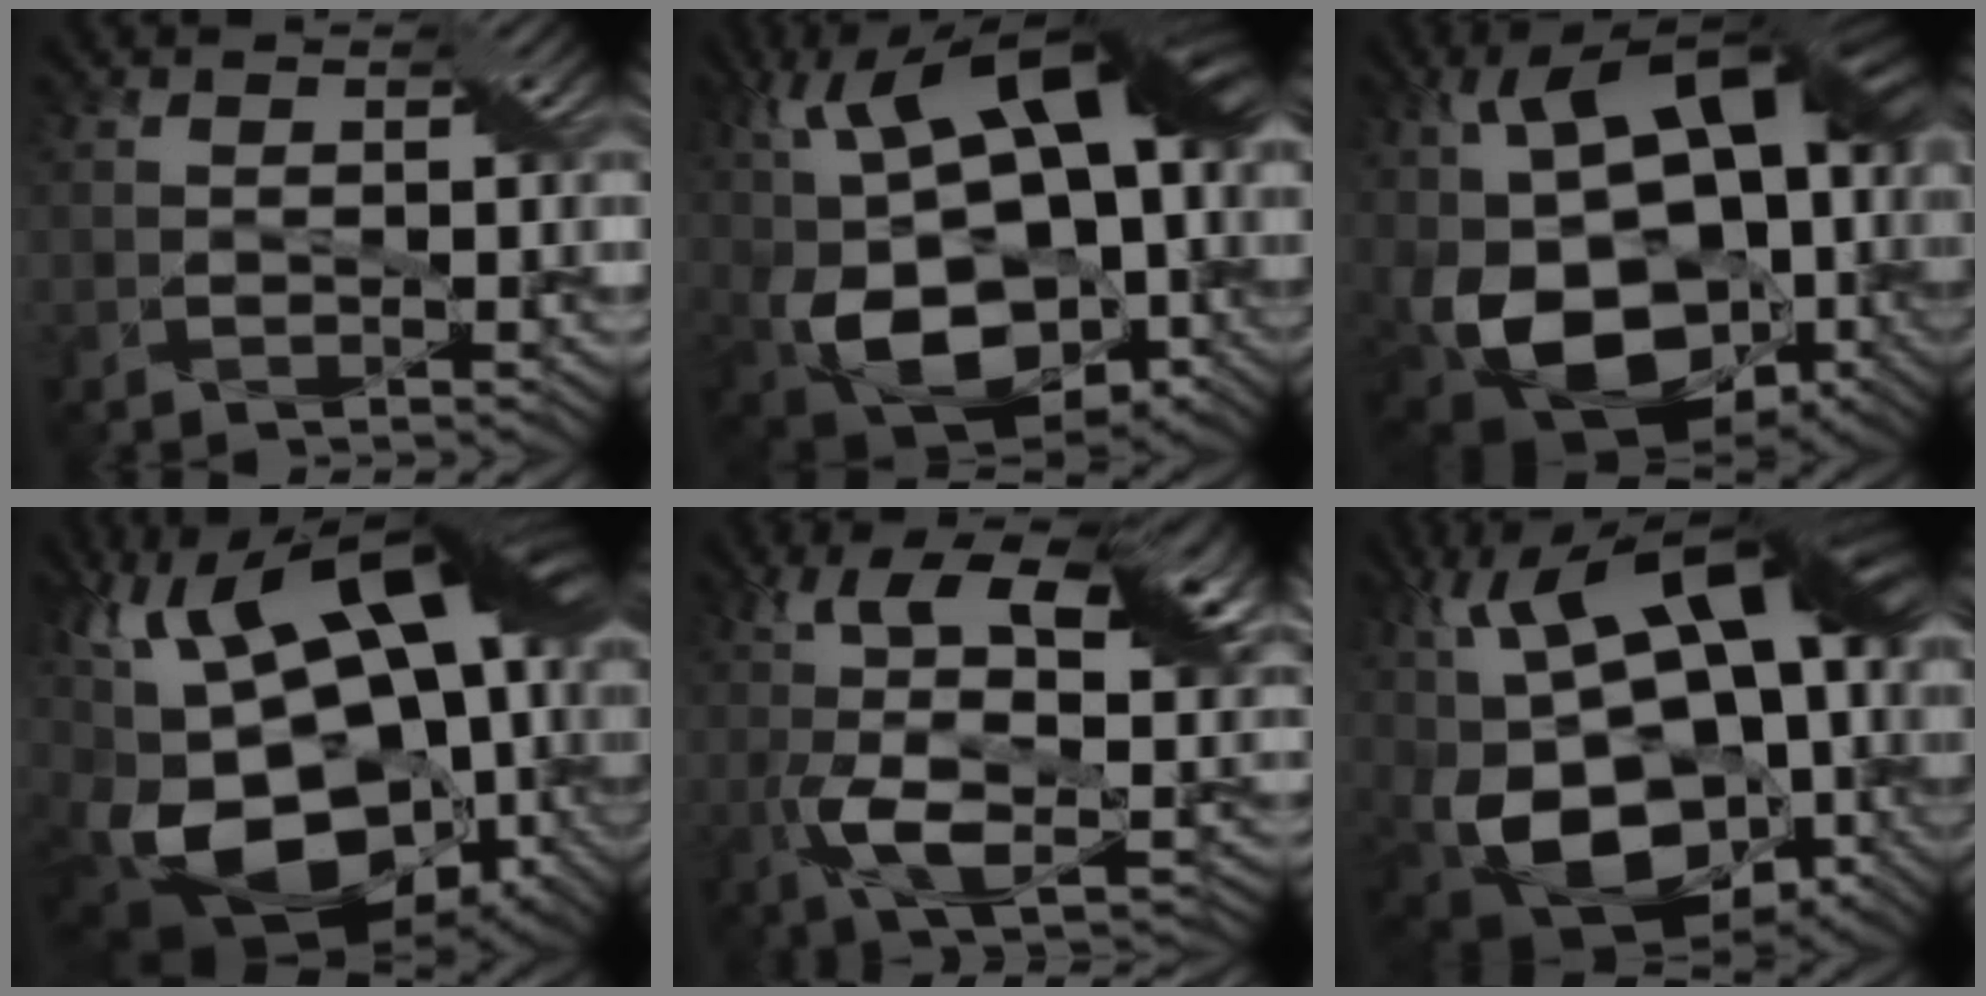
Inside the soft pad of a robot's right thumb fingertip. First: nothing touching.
{"total": 20.7, "force": [1.0, 12.4, 16.5], "torque": [-0.300, 0.000, 0.028]}
{"total": 22.2, "force": [-0.6, 15.1, 16.3], "torque": [-0.316, -0.018, 0.010]}
{"total": 21.2, "force": [-1.0, 12.0, 17.4], "torque": [-0.301, -0.001, -0.010]}
{"total": 16.1, "force": [3.1, 7.4, 13.9], "torque": [-0.246, -0.003, 0.049]}
{"total": 21.5, "force": [0.9, 13.4, 16.8], "torque": [-0.325, -0.006, 0.033]}